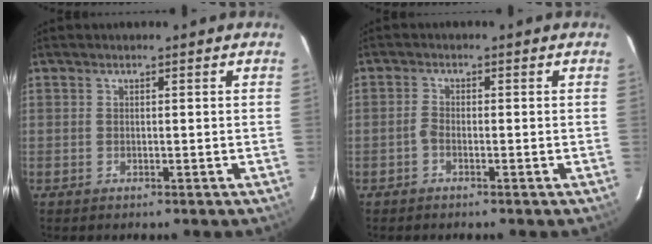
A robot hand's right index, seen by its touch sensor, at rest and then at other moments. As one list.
[{"total": 1.4, "force": [-0.9, 0.6, 0.9], "torque": [-0.020, 0.004, -0.021]}]